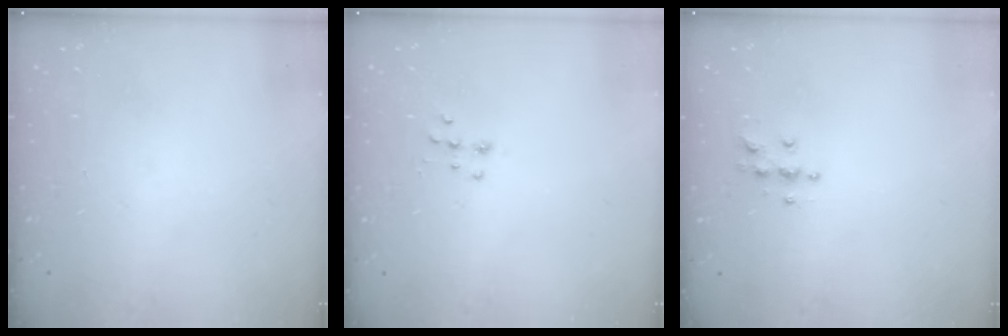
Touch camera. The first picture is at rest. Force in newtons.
{"total": 6.8, "press": 6.8, "slide": 0.5}
{"total": 4.9, "press": 4.9, "slide": 0.2}